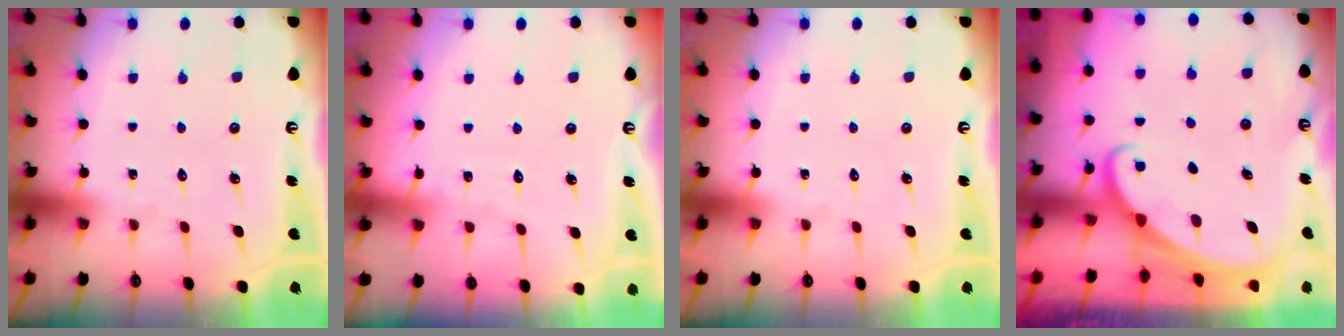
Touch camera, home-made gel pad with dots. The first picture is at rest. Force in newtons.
{"total": 3.1, "press": 3.0, "slide": 0.3}
{"total": 0.0}
{"total": 1.9, "press": 1.9, "slide": 0.1}